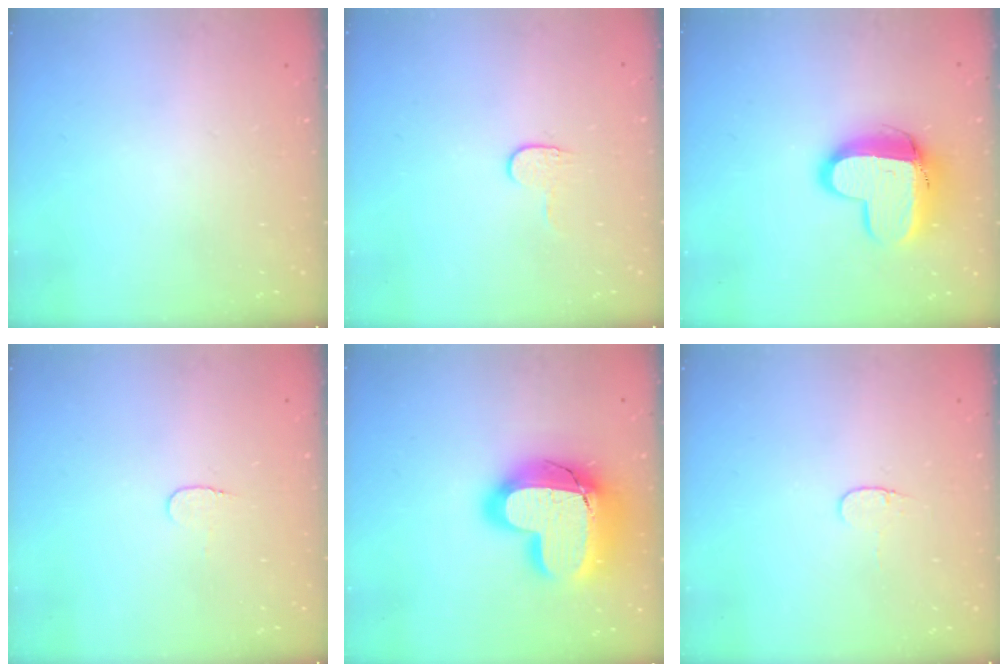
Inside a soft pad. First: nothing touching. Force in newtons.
{"total": 3.4, "press": 3.4, "slide": 0.4}
{"total": 13.0, "press": 13.0, "slide": 1.2}
{"total": 3.3, "press": 3.3, "slide": 0.3}
{"total": 23.0, "press": 22.9, "slide": 1.6}
{"total": 3.4, "press": 3.4, "slide": 0.4}